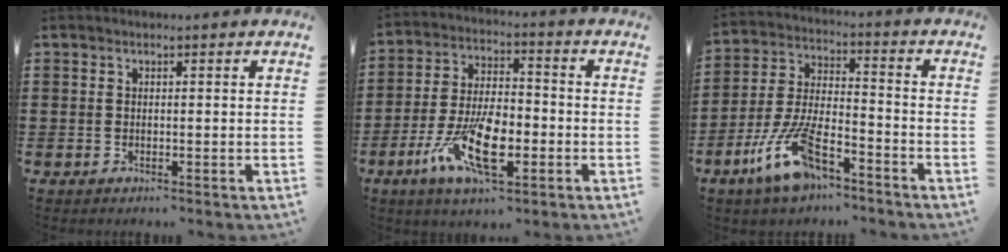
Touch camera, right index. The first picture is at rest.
{"total": 11.7, "force": [-4.7, 4.9, 9.5], "torque": [-0.202, -0.002, -0.086]}
{"total": 11.2, "force": [-6.9, 3.6, 8.1], "torque": [-0.192, -0.001, -0.135]}